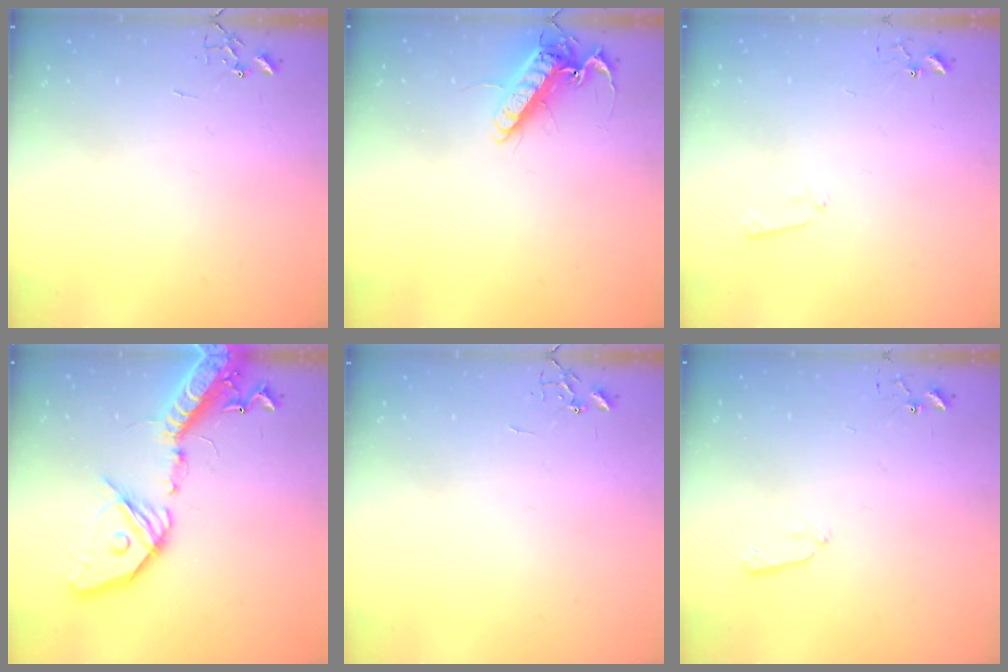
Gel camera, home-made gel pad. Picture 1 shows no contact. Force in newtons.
{"total": 13.7, "press": 13.5, "slide": 2.3}
{"total": 4.4, "press": 4.4, "slide": 0.5}
{"total": 25.2, "press": 24.7, "slide": 4.9}
{"total": 0.0}
{"total": 4.7, "press": 4.6, "slide": 0.9}